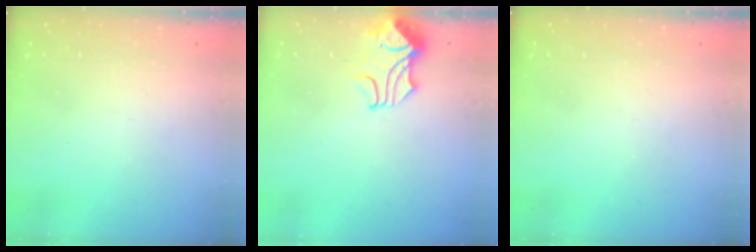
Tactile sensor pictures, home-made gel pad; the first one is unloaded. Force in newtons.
{"total": 1.8, "press": 1.4, "slide": 1.1}
{"total": 0.0}